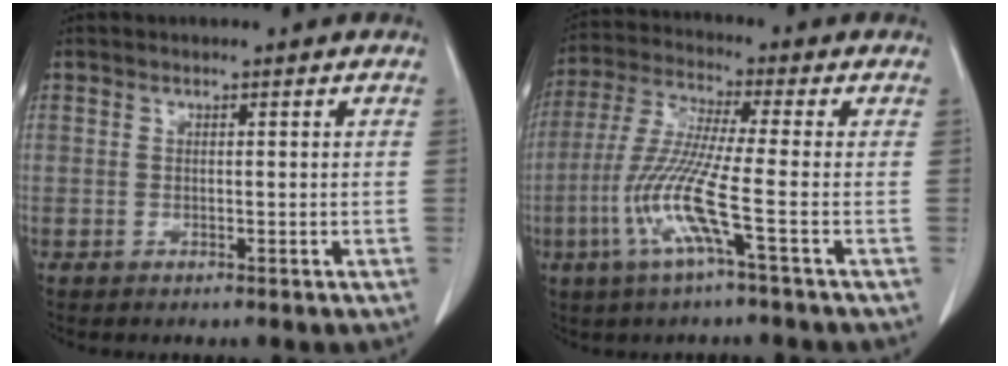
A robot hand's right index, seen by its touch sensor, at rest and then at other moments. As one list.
[{"total": 10.3, "force": [-3.5, -0.7, 9.7], "torque": [-0.204, -0.011, -0.077]}]